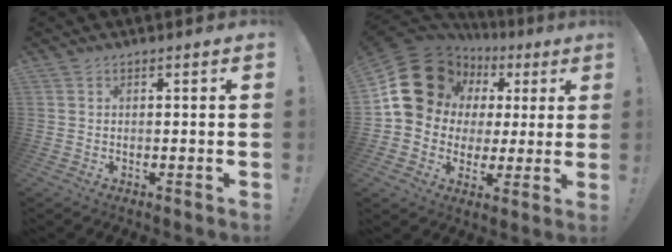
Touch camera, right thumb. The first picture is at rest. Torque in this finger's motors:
{"motor_torque": [2.57, 2.44, 1.31, -0.82, 0.43]}